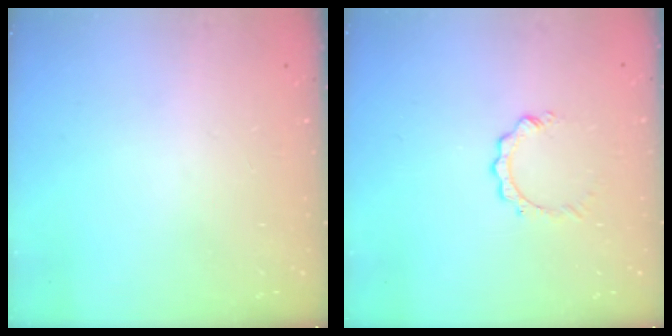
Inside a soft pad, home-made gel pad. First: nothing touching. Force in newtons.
{"total": 2.9, "press": 2.9, "slide": 0.3}